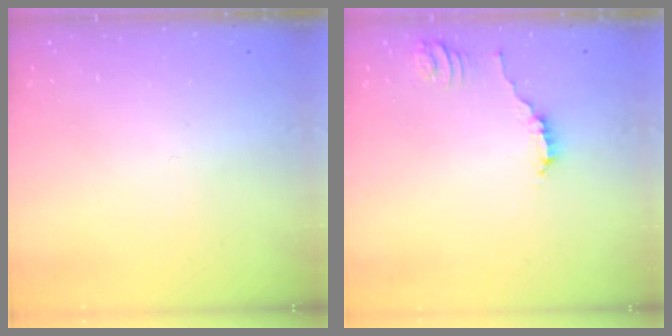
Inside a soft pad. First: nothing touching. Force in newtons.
{"total": 1.8, "press": 1.8, "slide": 0.3}